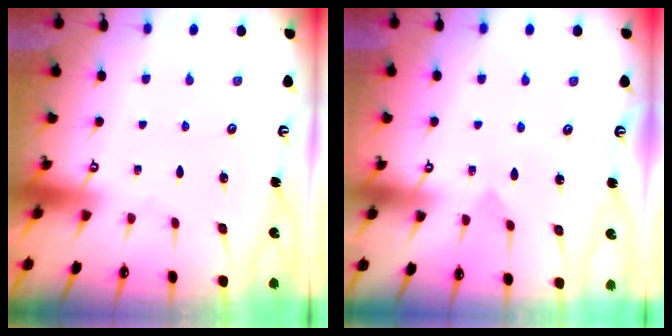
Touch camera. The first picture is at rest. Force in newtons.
{"total": 2.8, "press": 2.8, "slide": 0.3}